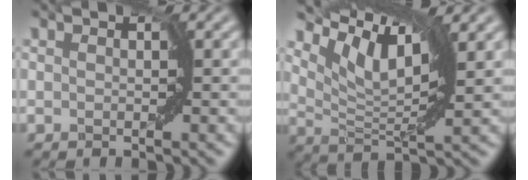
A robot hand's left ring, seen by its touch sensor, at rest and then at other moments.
{"total": 6.4, "force": [4.4, 1.6, 4.4], "torque": [-0.084, 0.001, 0.081]}